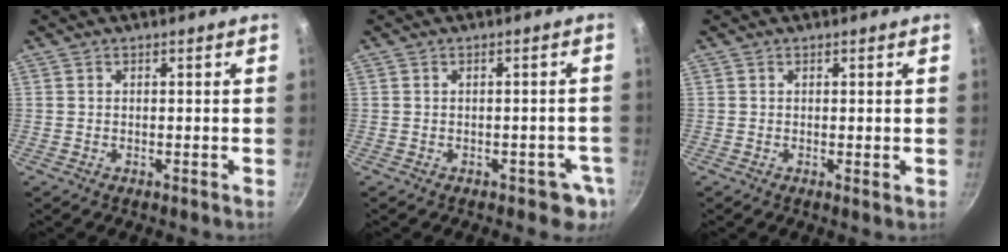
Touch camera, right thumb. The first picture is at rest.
{"total": 4.0, "force": [-1.5, 2.6, 2.5], "torque": [0.001, 0.017, -0.006]}
{"total": 0.7, "force": [0.2, 0.2, 0.7], "torque": [-0.011, -0.004, 0.001]}